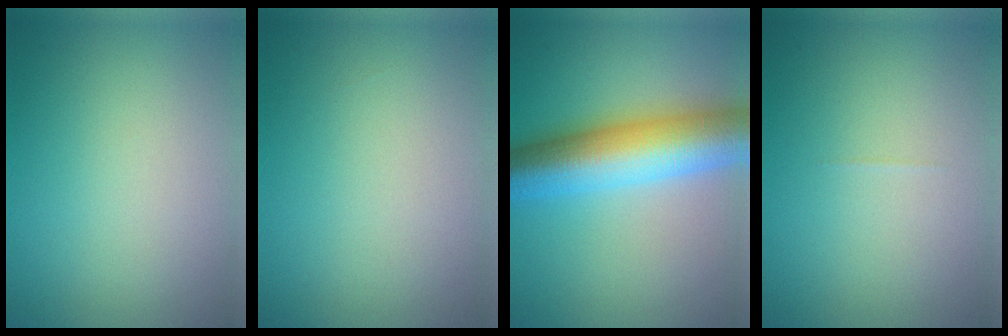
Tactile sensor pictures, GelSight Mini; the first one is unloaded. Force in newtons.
{"total": 0.0}
{"total": 10.2, "press": 10.2, "slide": 0.1}
{"total": 0.0}